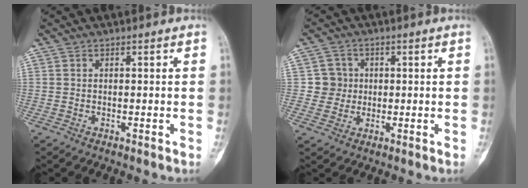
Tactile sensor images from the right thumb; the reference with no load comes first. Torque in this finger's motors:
{"motor_torque": [0.60, 0.46, 0.10, -0.21, -0.09]}